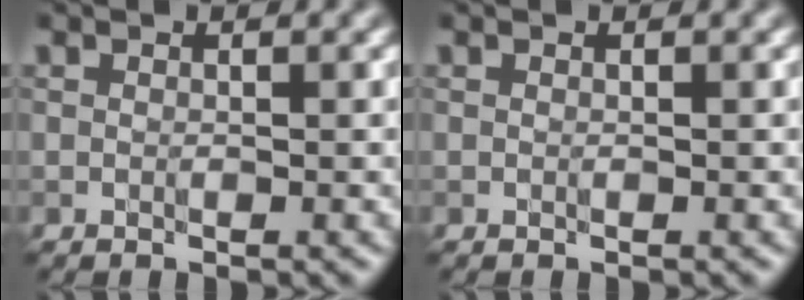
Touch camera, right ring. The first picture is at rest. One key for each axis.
{"total": 0.0}